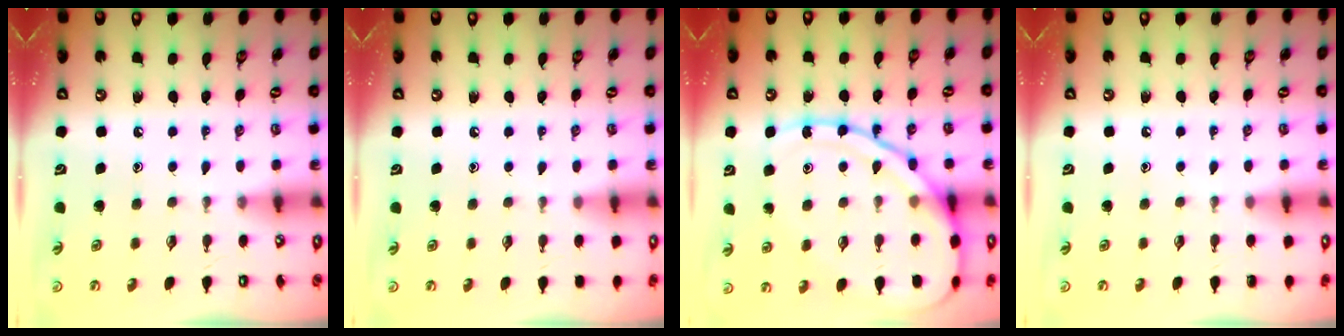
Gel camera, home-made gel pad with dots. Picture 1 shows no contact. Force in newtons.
{"total": 2.9, "press": 2.9, "slide": 0.5}
{"total": 15.6, "press": 15.5, "slide": 1.7}
{"total": 0.0}